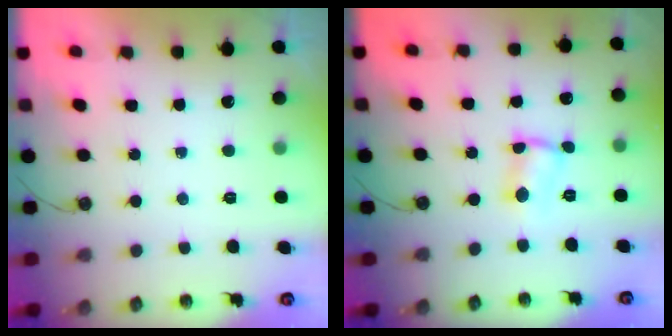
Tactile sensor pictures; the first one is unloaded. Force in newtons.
{"total": 2.3, "press": 2.3, "slide": 0.1}